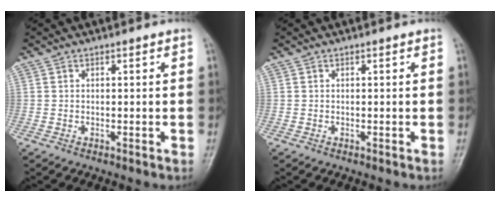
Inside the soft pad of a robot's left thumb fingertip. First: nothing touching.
{"total": 0.0}